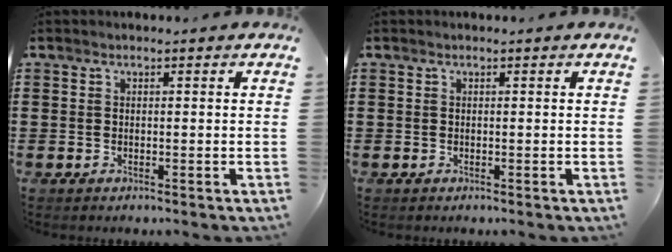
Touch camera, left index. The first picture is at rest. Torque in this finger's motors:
{"motor_torque": [0.00, 0.00, 0.00, 0.00]}